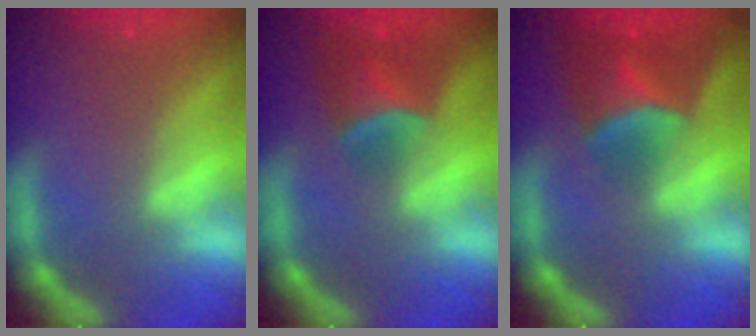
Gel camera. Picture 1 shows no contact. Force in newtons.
{"total": 4.4}
{"total": 6.0}